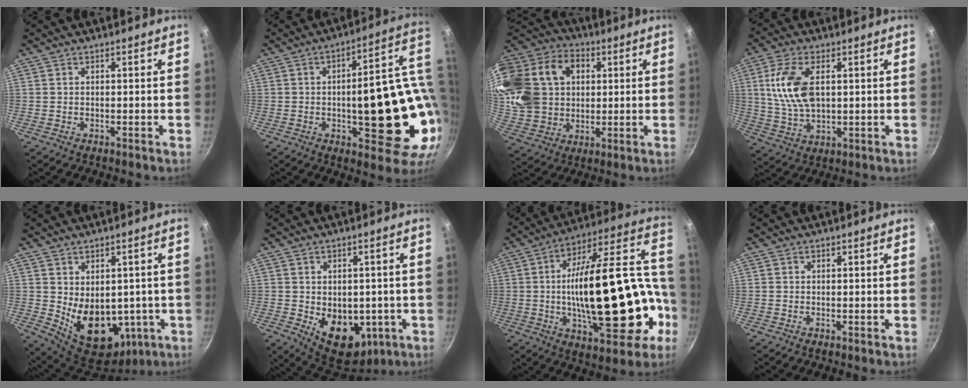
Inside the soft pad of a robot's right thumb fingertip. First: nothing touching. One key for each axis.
{"total": 21.5, "fx": 0.3, "fy": 8.0, "fz": 20.0, "tx": -0.238, "ty": -0.001, "tz": 0.008}
{"total": 26.7, "fx": 5.5, "fy": 20.5, "fz": 16.2, "tx": -0.333, "ty": 0.026, "tz": 0.107}
{"total": 11.9, "fx": 2.4, "fy": 6.6, "fz": 9.6, "tx": -0.182, "ty": -0.006, "tz": 0.048}
{"total": 15.3, "fx": -1.5, "fy": 10.8, "fz": 10.8, "tx": -0.132, "ty": -0.020, "tz": 0.013}
{"total": 12.9, "fx": -2.9, "fy": 8.9, "fz": 8.9, "tx": -0.084, "ty": -0.013, "tz": -0.018}
{"total": 32.3, "fx": -4.7, "fy": 14.4, "fz": 28.6, "tx": -0.421, "ty": 0.042, "tz": -0.053}
{"total": 0.0}